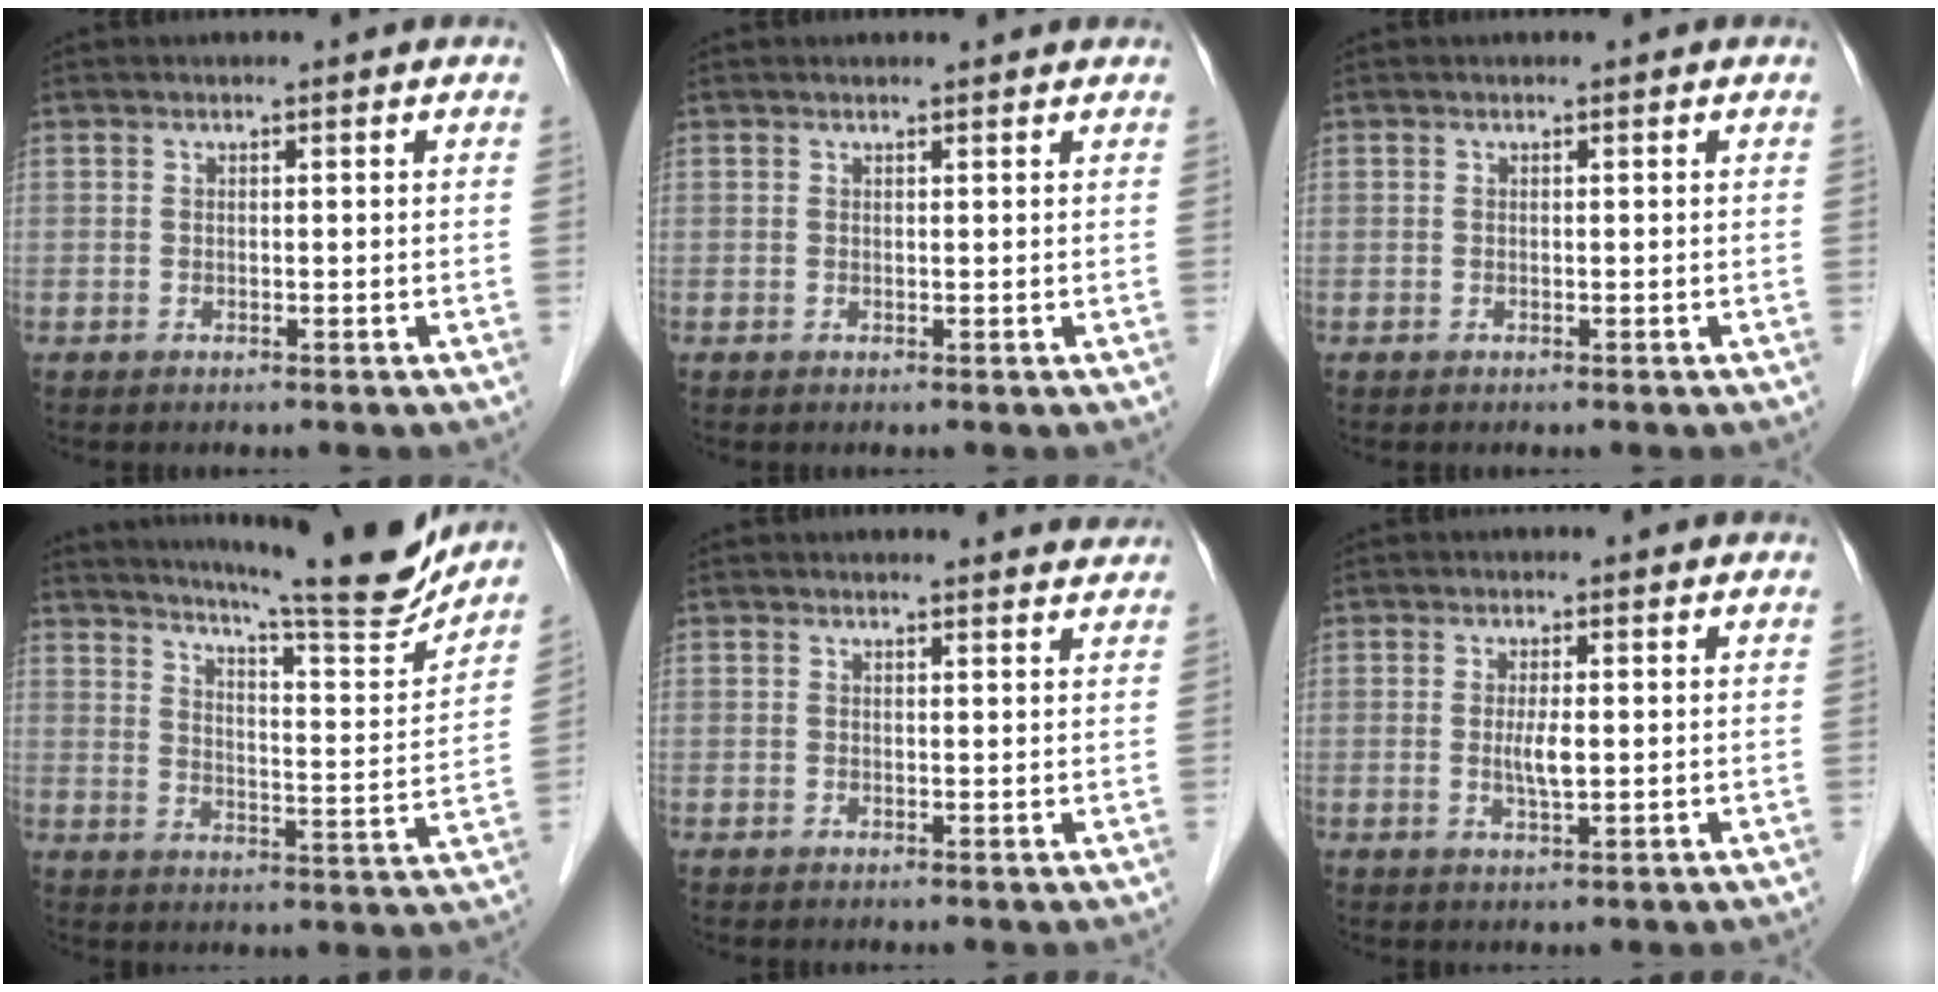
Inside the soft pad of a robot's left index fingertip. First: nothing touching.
{"total": 2.0, "force": [1.9, 0.2, 0.3], "torque": [-0.011, 0.006, 0.020]}
{"total": 0.0}
{"total": 19.2, "force": [17.4, 0.6, 8.2], "torque": [-0.133, -0.045, 0.232]}
{"total": 4.5, "force": [4.4, 0.4, 0.4], "torque": [-0.007, -0.002, 0.036]}
{"total": 2.8, "force": [0.1, 0.5, 2.8], "torque": [-0.057, -0.005, 0.004]}